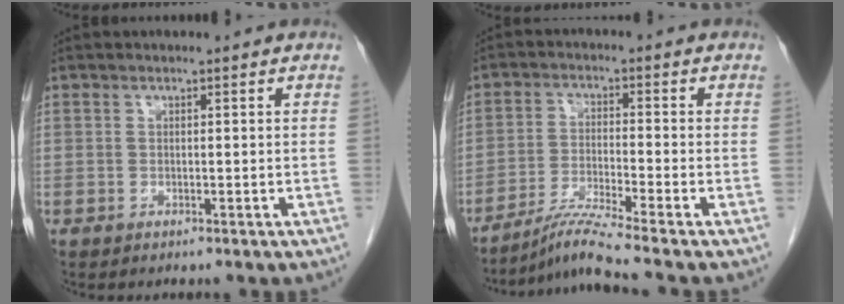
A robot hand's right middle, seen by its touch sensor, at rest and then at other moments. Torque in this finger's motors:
{"motor_torque": [-0.63, -0.38, -0.03, 0.00]}